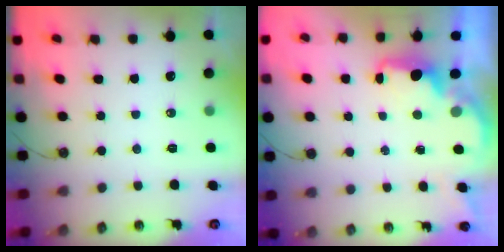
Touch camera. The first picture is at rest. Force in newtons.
{"total": 1.9, "press": 1.7, "slide": 0.8}